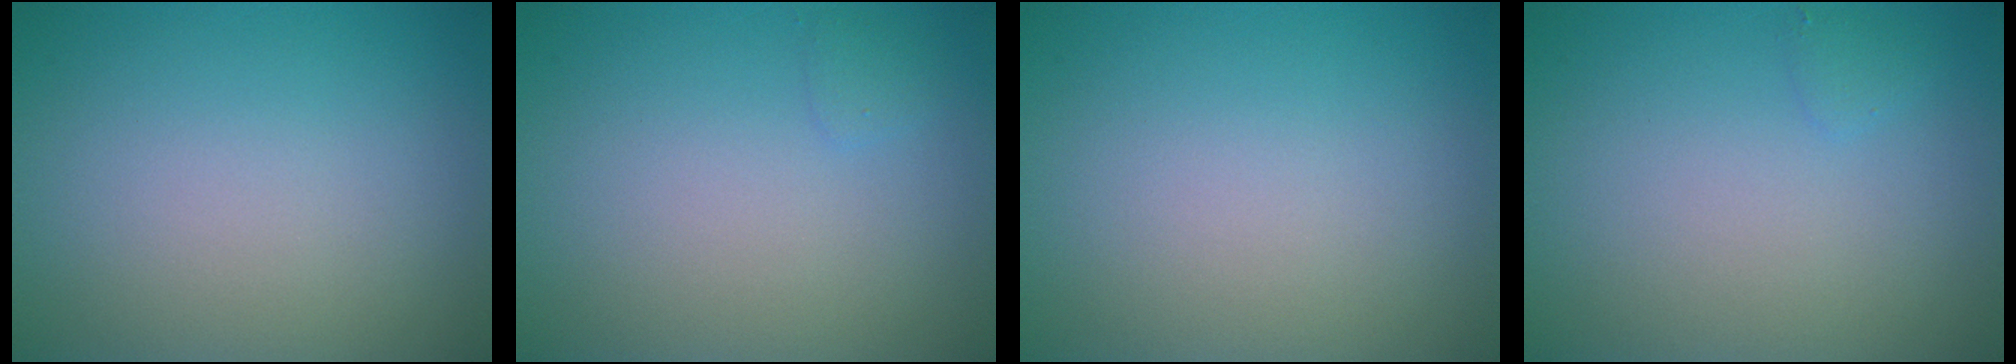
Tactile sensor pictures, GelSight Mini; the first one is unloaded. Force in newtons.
{"total": 0.7, "press": 0.7, "slide": 0.1}
{"total": 0.0}
{"total": 0.6, "press": 0.6, "slide": 0.0}